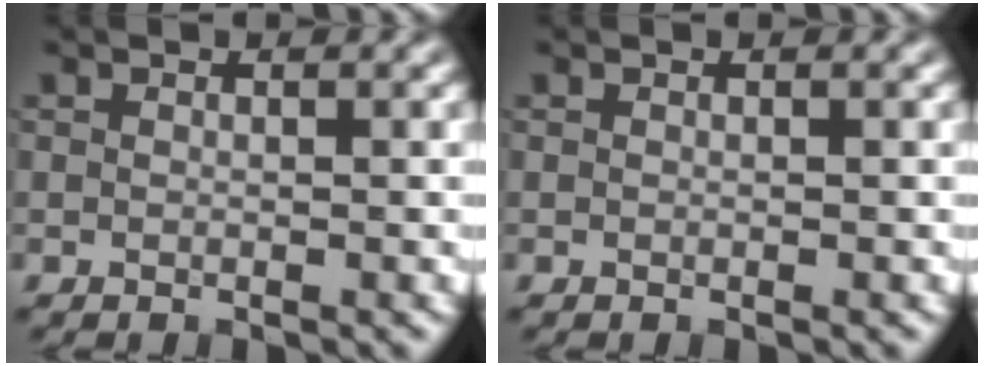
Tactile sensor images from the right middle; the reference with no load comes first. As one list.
[{"total": 0.0}]